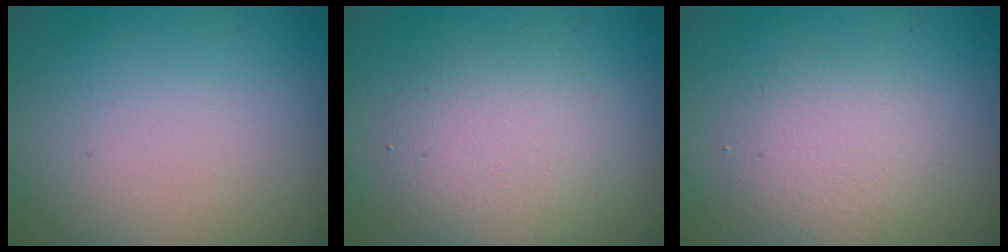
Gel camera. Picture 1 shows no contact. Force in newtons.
{"total": 3.8, "press": 3.8, "slide": 0.4}
{"total": 2.3, "press": 2.3, "slide": 0.0}